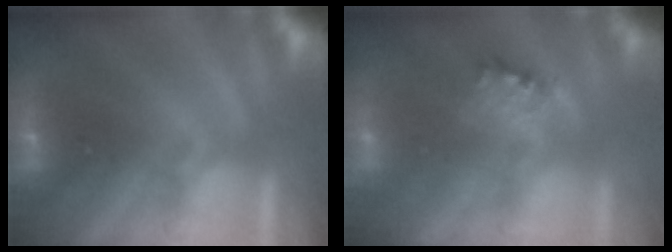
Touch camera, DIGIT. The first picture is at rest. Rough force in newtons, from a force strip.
{"total": 2.3}